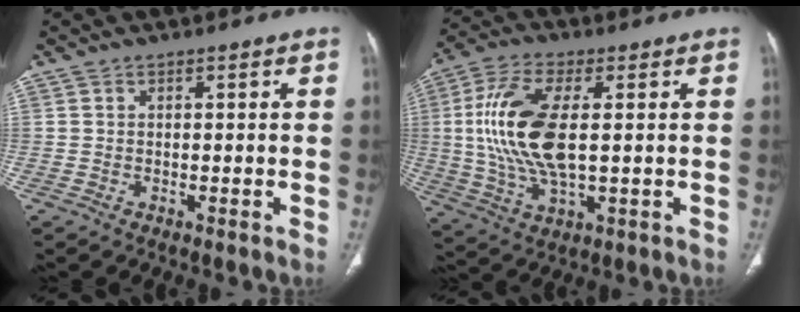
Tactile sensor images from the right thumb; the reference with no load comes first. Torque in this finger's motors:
{"motor_torque": [2.09, 2.35, 2.07, -0.70, 0.66]}